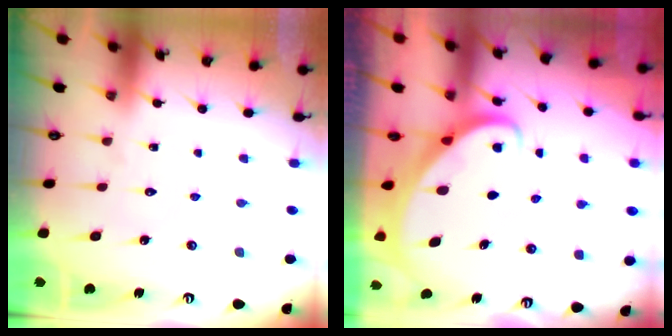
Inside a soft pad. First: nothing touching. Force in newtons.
{"total": 2.8, "press": 2.8, "slide": 0.4}